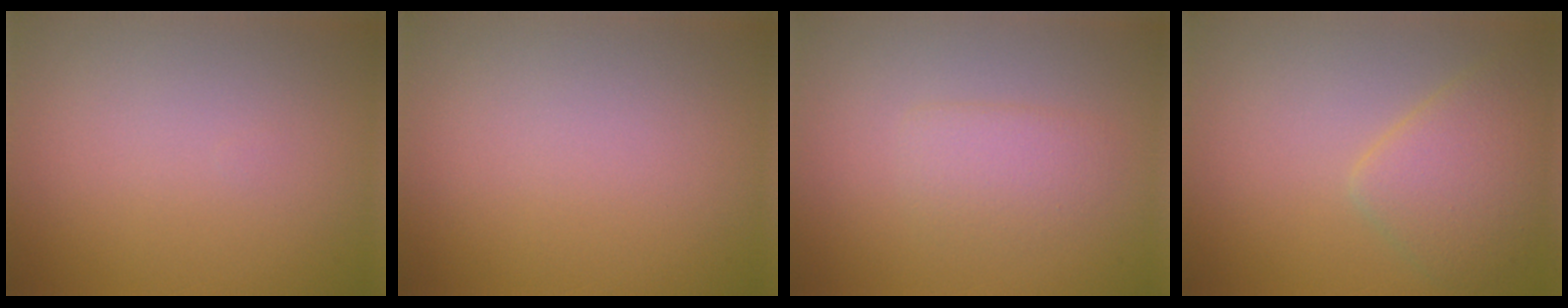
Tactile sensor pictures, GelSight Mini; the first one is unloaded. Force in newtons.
{"total": 0.0}
{"total": 1.8, "press": 1.8, "slide": 0.1}
{"total": 3.9, "press": 3.9, "slide": 0.1}